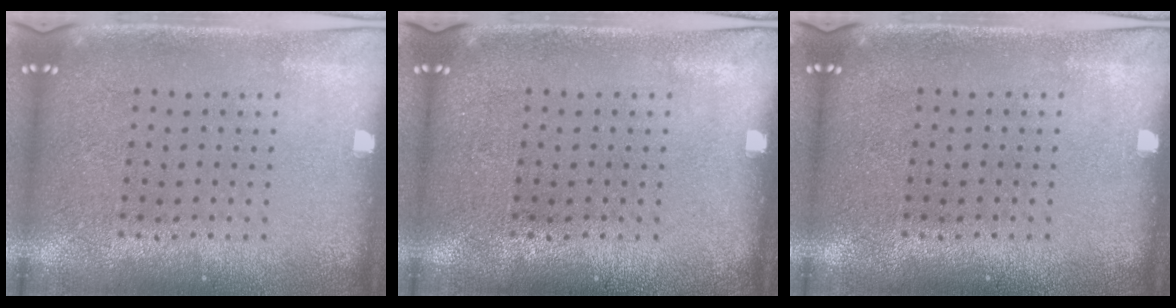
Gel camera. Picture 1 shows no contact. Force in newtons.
{"total": 0.0}
{"total": 0.0}